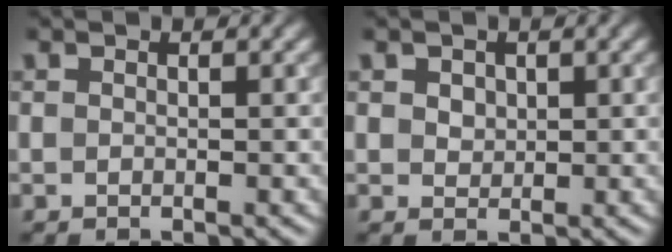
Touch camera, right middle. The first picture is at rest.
{"total": 1.5, "force": [0.7, 1.2, 0.7], "torque": [-0.010, 0.008, 0.008]}